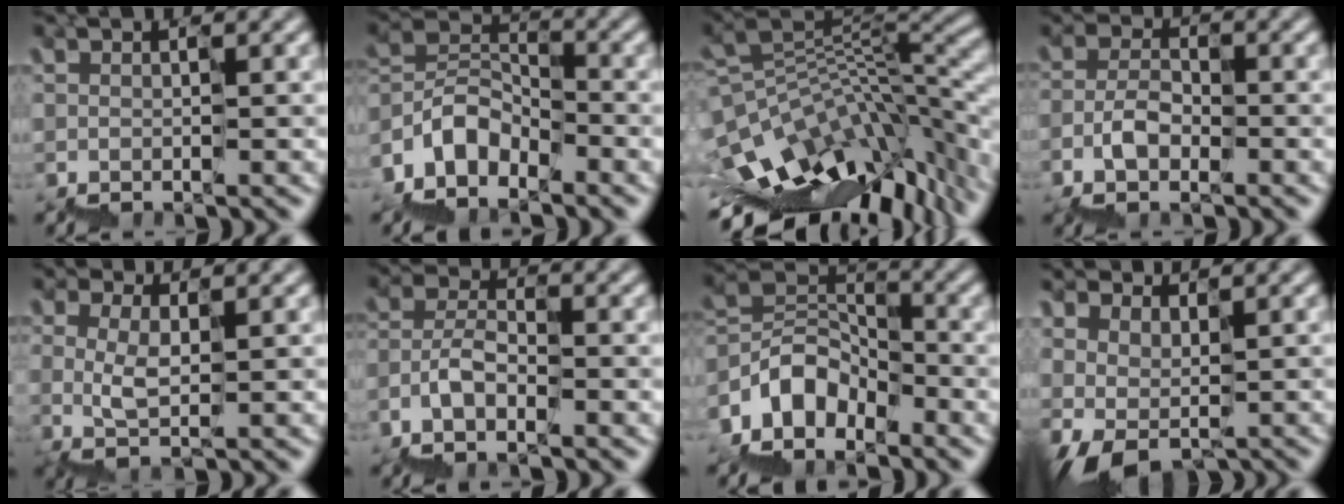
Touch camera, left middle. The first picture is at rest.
{"total": 5.4, "force": [-4.0, 3.1, 1.9], "torque": [-0.034, 0.017, -0.075]}
{"total": 10.8, "force": [-3.5, 5.7, 8.5], "torque": [-0.156, 0.012, -0.032]}
{"total": 2.2, "force": [-1.5, 1.4, 0.9], "torque": [-0.019, 0.014, -0.026]}
{"total": 1.4, "force": [1.0, 0.5, 1.0], "torque": [-0.026, 0.004, 0.028]}
{"total": 3.7, "force": [-2.8, 1.7, 1.6], "torque": [-0.035, 0.015, -0.050]}
{"total": 6.0, "force": [-4.1, 3.7, 2.3], "torque": [-0.039, 0.020, -0.077]}
{"total": 2.2, "force": [0.4, 1.3, 1.7], "torque": [-0.037, 0.007, 0.025]}